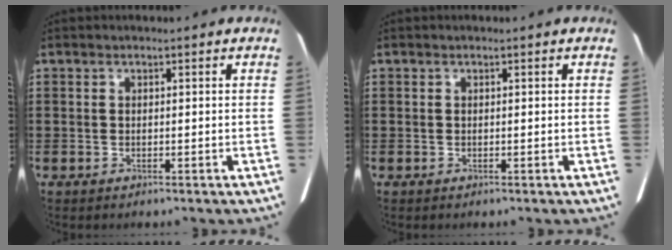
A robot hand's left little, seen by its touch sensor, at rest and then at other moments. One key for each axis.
{"total": 0.0}